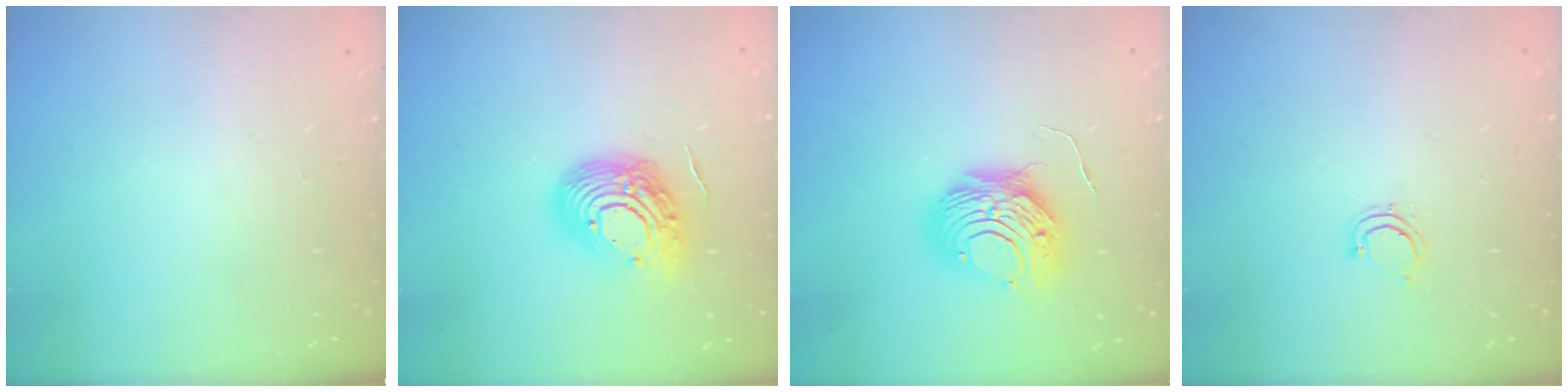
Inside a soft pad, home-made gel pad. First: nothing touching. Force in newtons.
{"total": 14.5, "press": 14.5, "slide": 1.5}
{"total": 9.4, "press": 9.4, "slide": 1.0}
{"total": 3.7, "press": 3.5, "slide": 1.2}